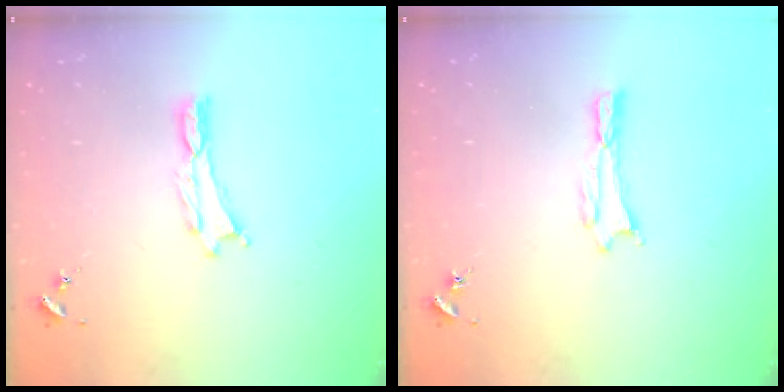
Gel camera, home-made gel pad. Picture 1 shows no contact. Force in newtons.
{"total": 0.7, "press": 0.7, "slide": 0.1}